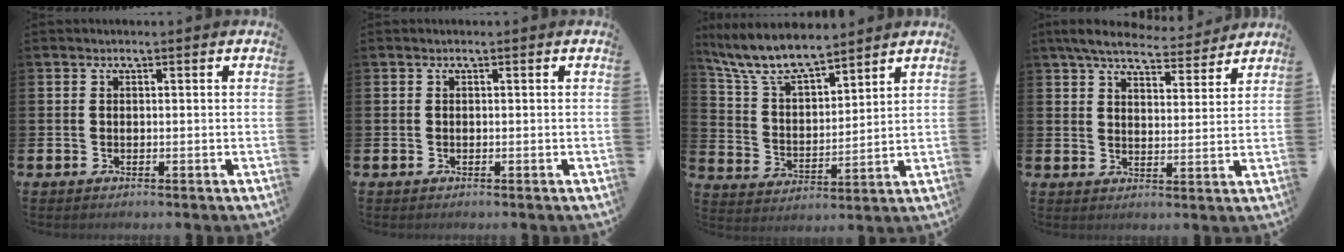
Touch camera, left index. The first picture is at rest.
{"total": 0.0}
{"total": 7.7, "force": [7.2, 1.6, 2.1], "torque": [-0.076, -0.037, 0.130]}
{"total": 6.4, "force": [6.0, 1.5, 1.8], "torque": [-0.046, -0.036, 0.104]}